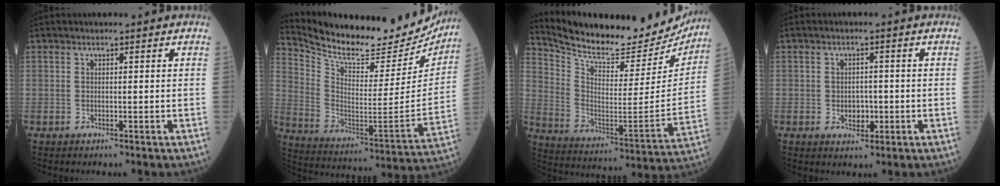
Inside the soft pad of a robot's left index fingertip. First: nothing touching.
{"total": 24.5, "force": [22.6, 5.7, 7.5], "torque": [-0.139, -0.061, 0.323]}
{"total": 23.9, "force": [22.3, 5.2, 6.9], "torque": [-0.126, -0.061, 0.317]}
{"total": 2.7, "force": [-0.6, 1.9, 1.7], "torque": [-0.023, 0.004, -0.007]}